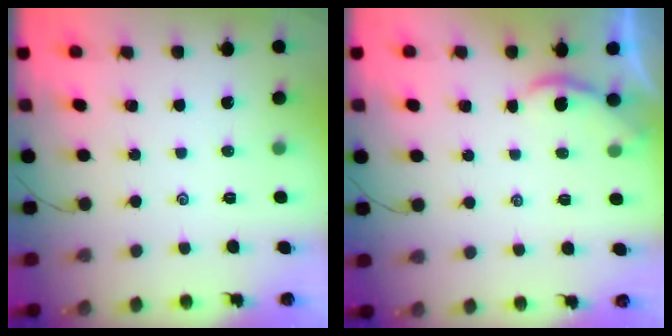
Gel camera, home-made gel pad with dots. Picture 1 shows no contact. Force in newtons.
{"total": 1.2, "press": 1.1, "slide": 0.1}